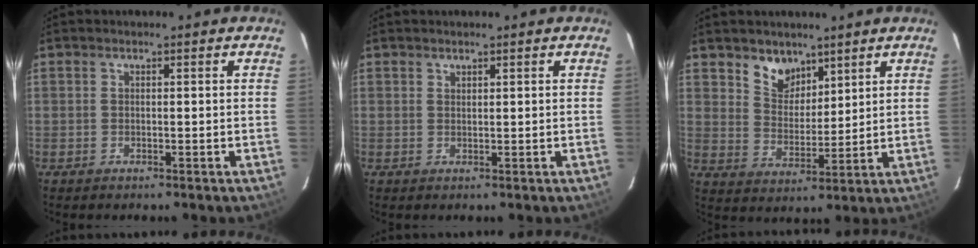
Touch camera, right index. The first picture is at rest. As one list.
[{"total": 0.6, "force": [0.6, 0.2, 0.0], "torque": [-0.001, 0.001, 0.012]}, {"total": 6.8, "force": [5.0, 4.2, 2.1], "torque": [-0.028, 0.006, 0.098]}]